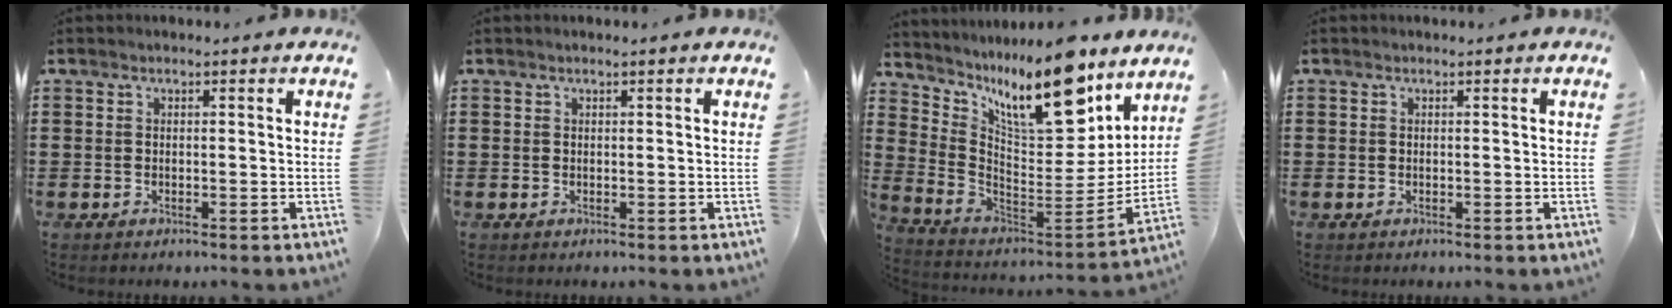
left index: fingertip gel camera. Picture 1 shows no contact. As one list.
[{"total": 0.0}, {"total": 14.0, "force": [10.6, 3.2, 8.7], "torque": [-0.170, -0.069, 0.181]}, {"total": 0.0}]